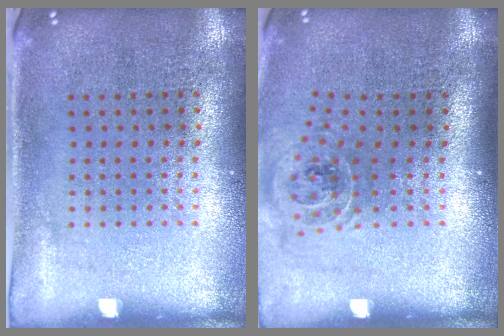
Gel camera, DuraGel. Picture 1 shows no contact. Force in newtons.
{"total": 1.1, "press": 1.0, "slide": 0.3}